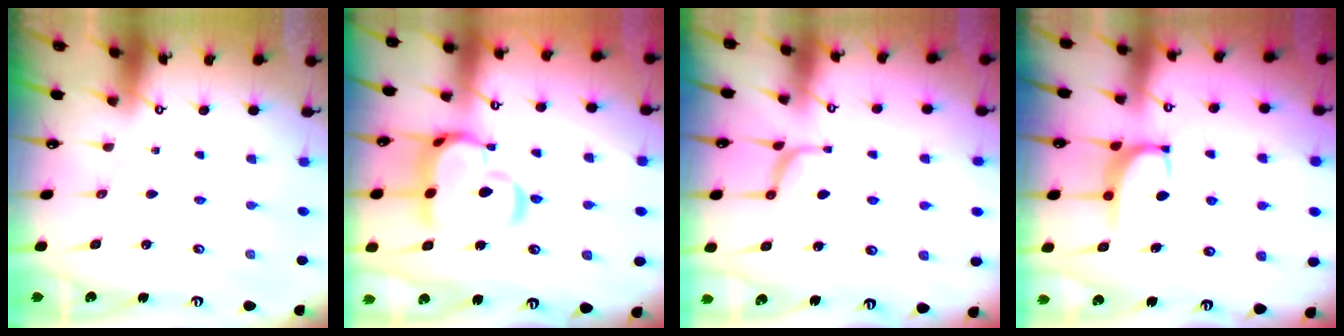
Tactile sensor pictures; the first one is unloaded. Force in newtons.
{"total": 8.3, "press": 8.1, "slide": 1.5}
{"total": 1.1, "press": 0.9, "slide": 0.7}
{"total": 2.6, "press": 2.6, "slide": 0.5}